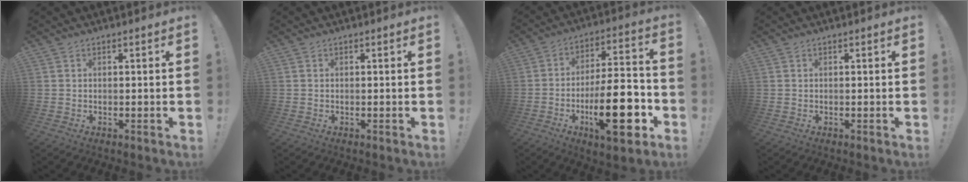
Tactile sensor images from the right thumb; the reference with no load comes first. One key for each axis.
{"total": 0.0}
{"total": 22.0, "fx": -7.8, "fy": 7.1, "fz": 19.3, "tx": -0.302, "ty": 0.035, "tz": -0.119}
{"total": 0.0}